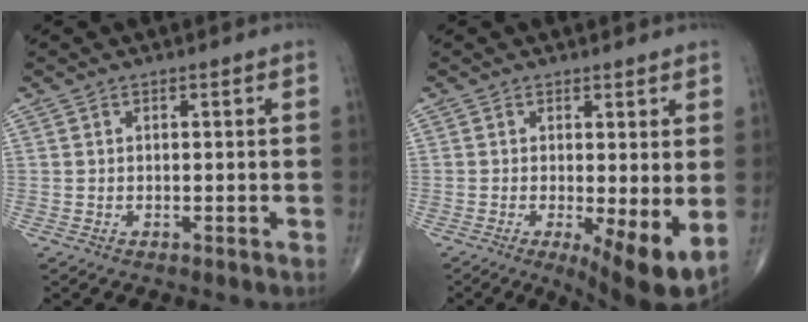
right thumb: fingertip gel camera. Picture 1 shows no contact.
{"total": 8.8, "force": [-1.1, 2.2, 8.5], "torque": [-0.127, -0.025, -0.014]}